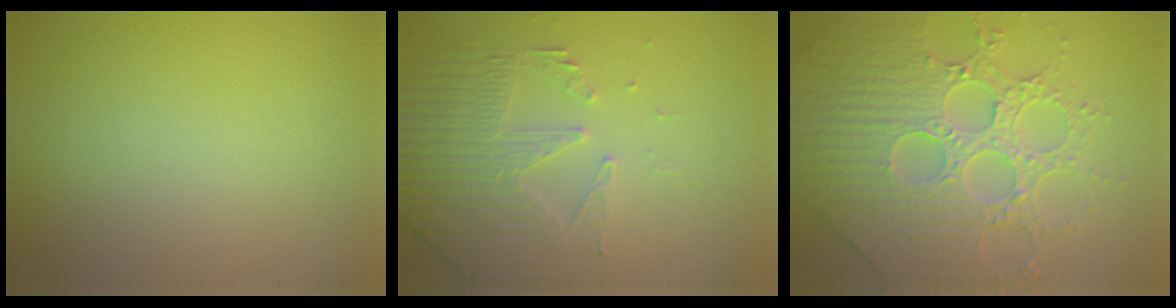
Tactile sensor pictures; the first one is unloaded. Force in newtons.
{"total": 4.9, "press": 3.8, "slide": 3.0}
{"total": 6.7, "press": 6.0, "slide": 2.9}